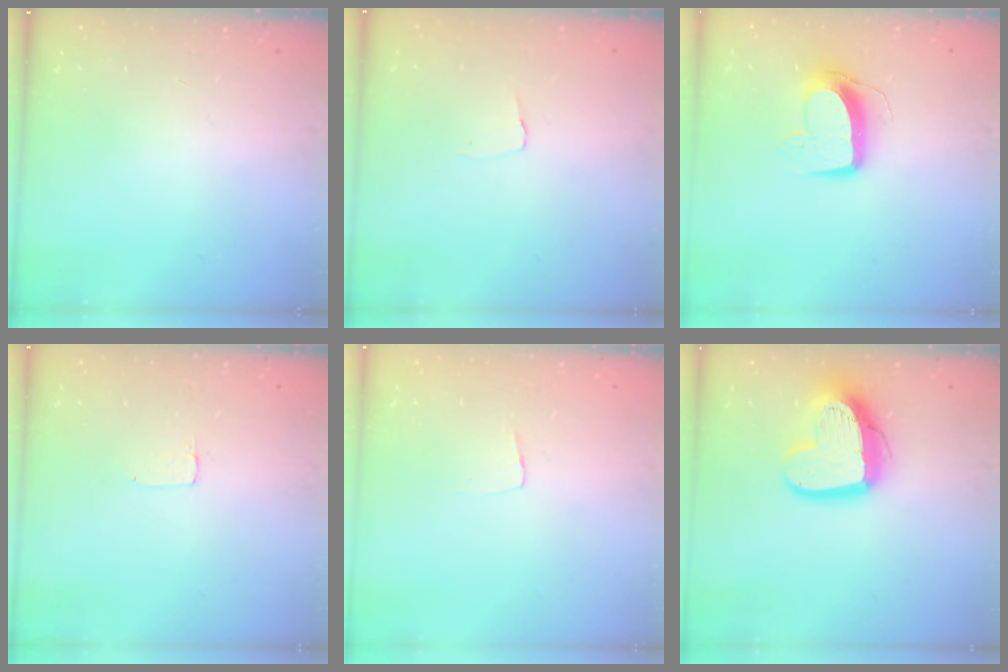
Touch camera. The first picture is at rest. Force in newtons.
{"total": 2.6, "press": 2.6, "slide": 0.2}
{"total": 10.8, "press": 10.7, "slide": 0.7}
{"total": 2.0, "press": 2.0, "slide": 0.0}
{"total": 3.3, "press": 3.3, "slide": 0.2}
{"total": 15.6, "press": 15.5, "slide": 1.6}